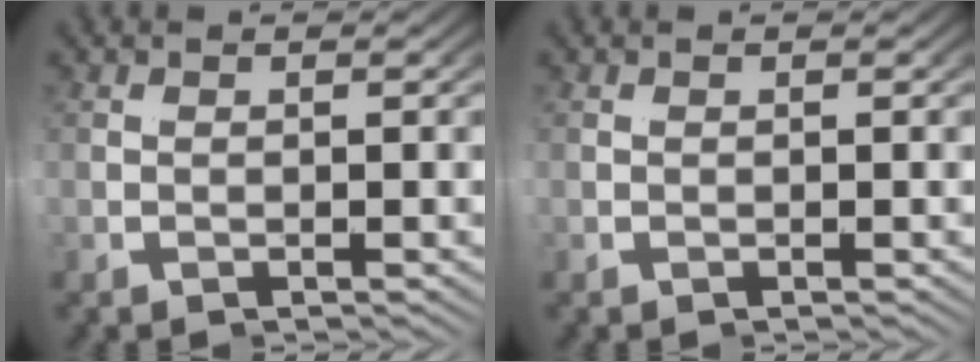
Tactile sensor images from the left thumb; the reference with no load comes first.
{"total": 0.0}